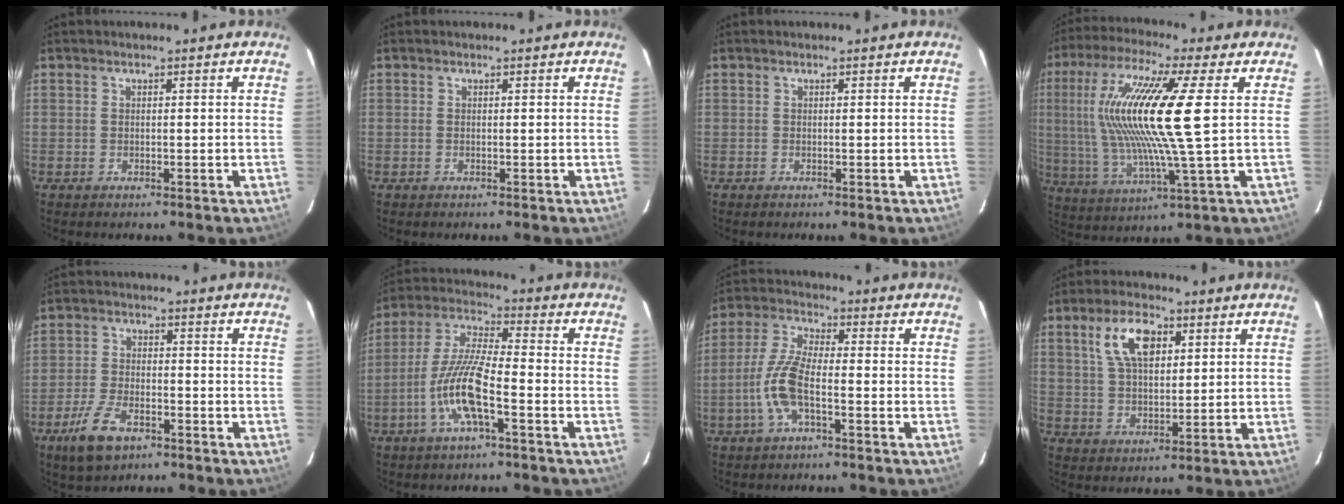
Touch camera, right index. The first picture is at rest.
{"total": 0.0}
{"total": 0.0}
{"total": 18.7, "force": [3.3, 1.5, 18.4], "torque": [-0.349, 0.004, 0.064]}
{"total": 8.5, "force": [-5.1, 4.0, 5.4], "torque": [-0.133, -0.007, -0.096]}
{"total": 11.2, "force": [-4.6, 1.7, 10.1], "torque": [-0.217, 0.000, -0.093]}
{"total": 8.8, "force": [-3.0, 2.4, 7.9], "torque": [-0.179, 0.004, -0.064]}
{"total": 9.5, "force": [3.9, 4.7, 7.2], "torque": [-0.138, 0.020, 0.075]}